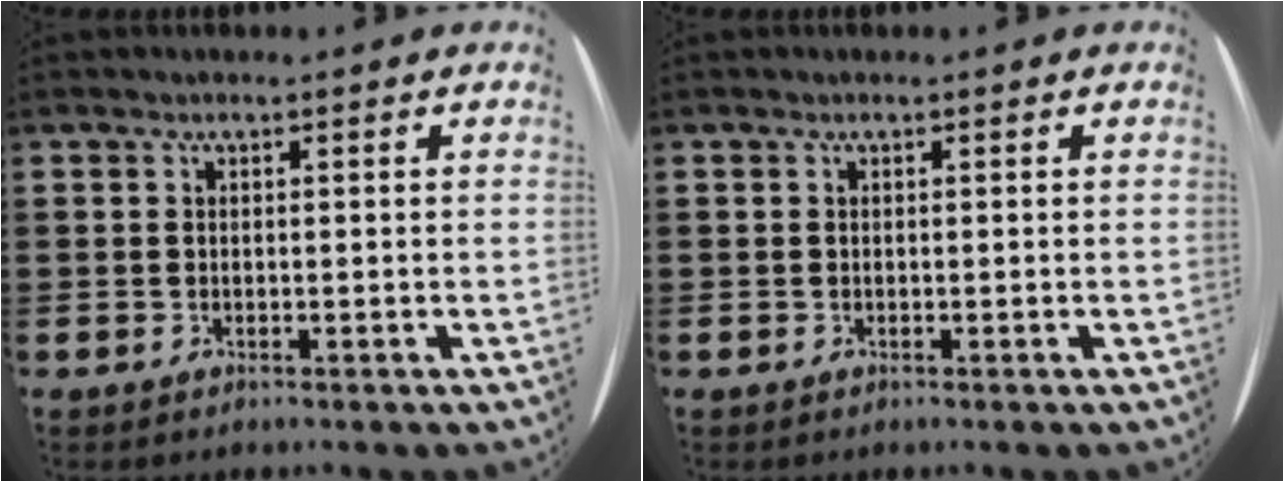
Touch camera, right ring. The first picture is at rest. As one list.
[{"total": 0.0}]